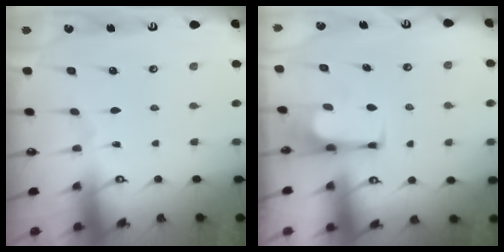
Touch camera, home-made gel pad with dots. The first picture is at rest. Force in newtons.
{"total": 3.4, "press": 3.4, "slide": 0.2}